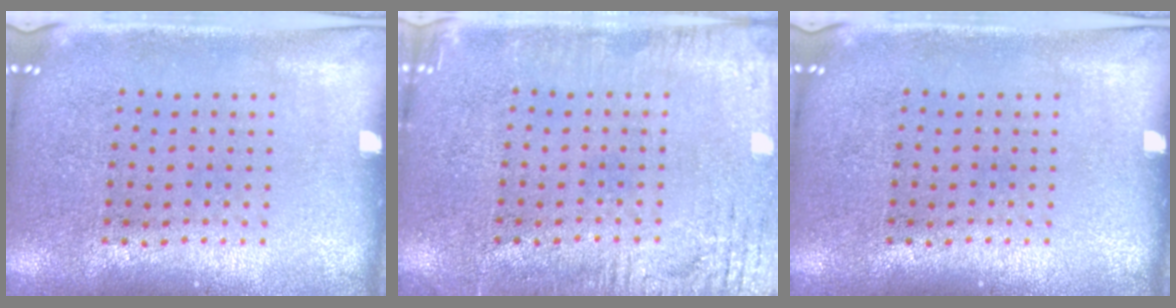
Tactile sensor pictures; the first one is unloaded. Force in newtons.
{"total": 3.0, "press": 3.0, "slide": 0.2}
{"total": 0.0}